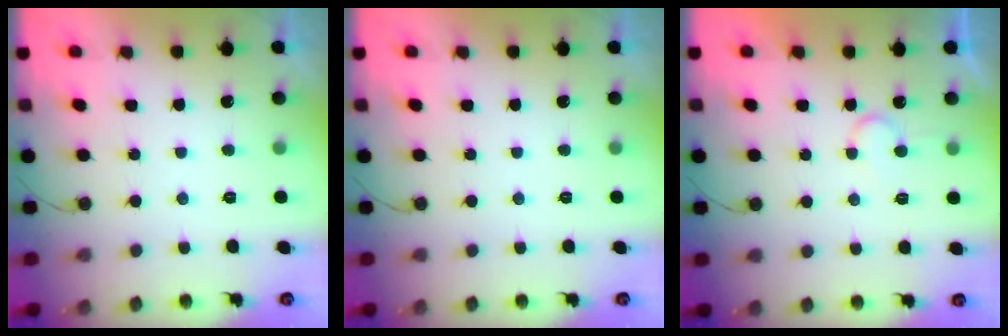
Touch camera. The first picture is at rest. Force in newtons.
{"total": 0.0}
{"total": 5.1, "press": 5.1, "slide": 0.4}